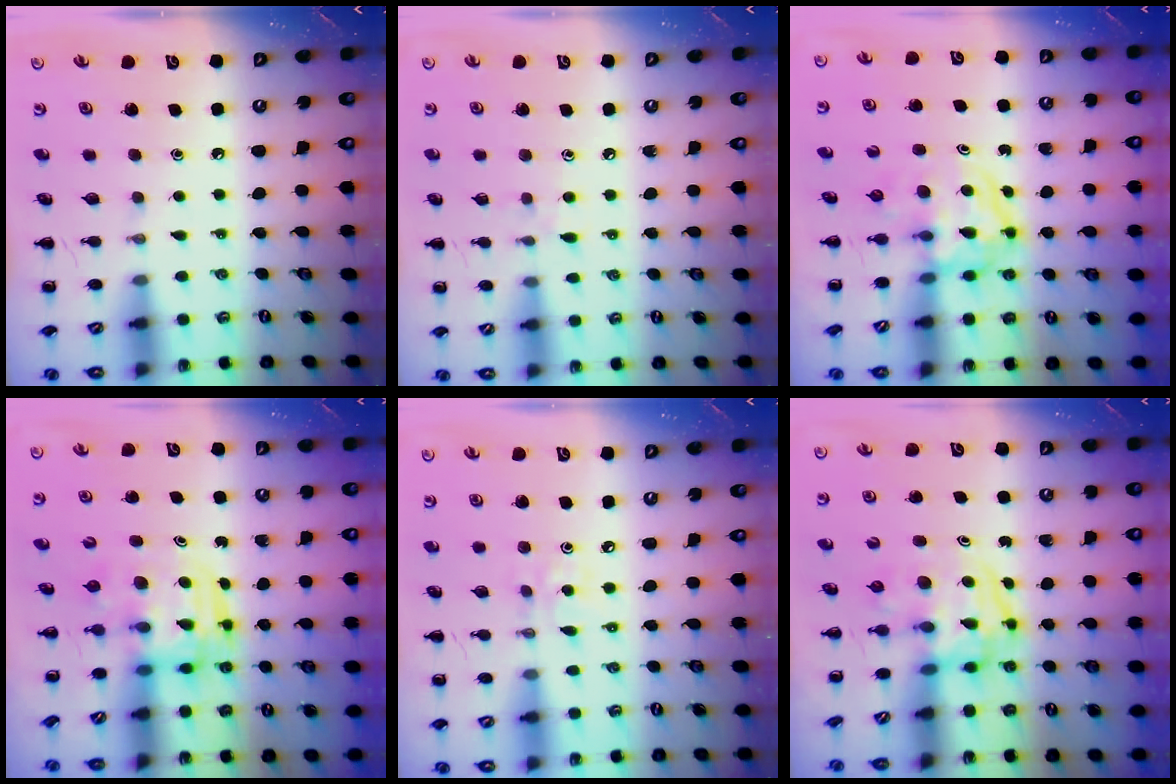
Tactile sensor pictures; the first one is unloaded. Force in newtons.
{"total": 4.2, "press": 3.8, "slide": 1.9}
{"total": 3.8, "press": 3.7, "slide": 0.4}
{"total": 3.0, "press": 3.0, "slide": 0.3}
{"total": 2.2, "press": 2.1, "slide": 0.6}
{"total": 3.8, "press": 3.7, "slide": 0.5}